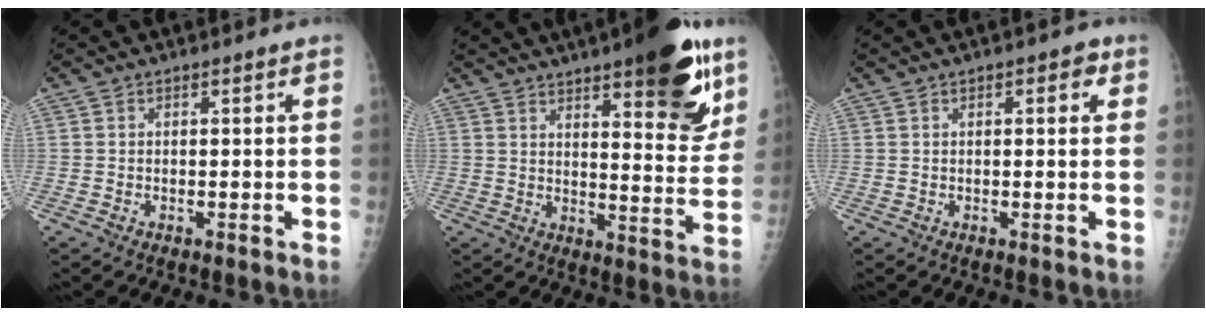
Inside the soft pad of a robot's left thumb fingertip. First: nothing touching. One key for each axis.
{"total": 18.1, "fx": 10.6, "fy": 5.3, "fz": 13.7, "tx": -0.149, "ty": -0.058, "tz": 0.148}
{"total": 2.5, "fx": 1.0, "fy": 1.1, "fz": 2.0, "tx": -0.016, "ty": 0.001, "tz": 0.008}